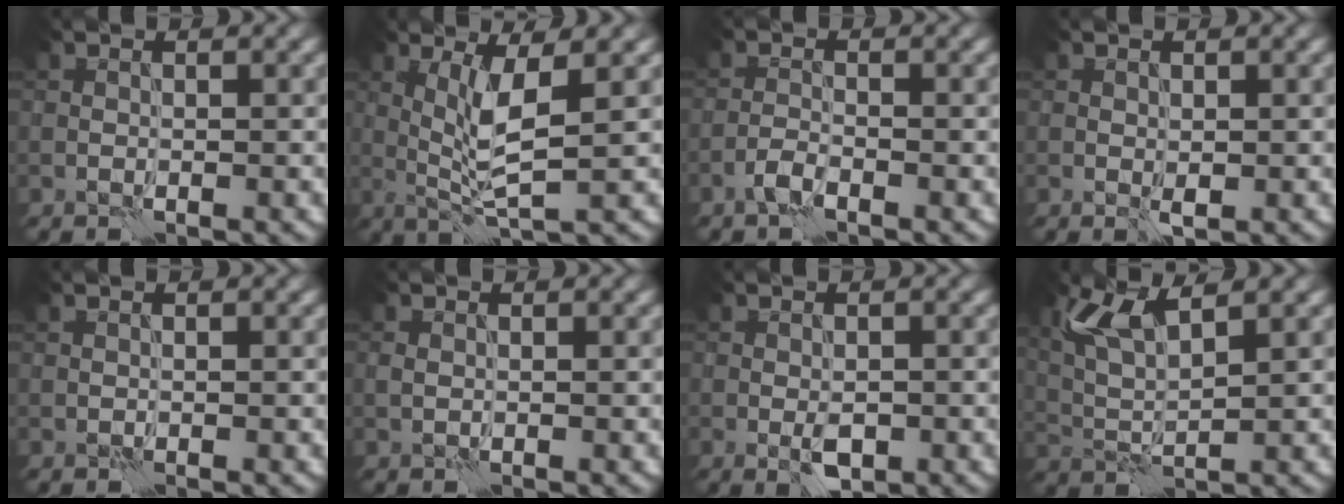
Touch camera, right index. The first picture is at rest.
{"total": 4.4, "force": [0.7, 0.6, 4.3], "torque": [-0.094, -0.005, 0.020]}
{"total": 1.5, "force": [-1.1, 0.3, 1.0], "torque": [-0.023, 0.004, -0.026]}
{"total": 0.9, "force": [-0.1, 0.5, 0.8], "torque": [-0.012, 0.000, -0.002]}
{"total": 0.0}
{"total": 0.6, "force": [0.1, 0.5, 0.4], "torque": [-0.009, 0.002, 0.000]}
{"total": 2.3, "force": [-0.7, 1.1, 1.8], "torque": [-0.033, -0.002, -0.012]}
{"total": 4.7, "force": [2.4, 1.3, 3.8], "torque": [-0.096, 0.004, 0.051]}